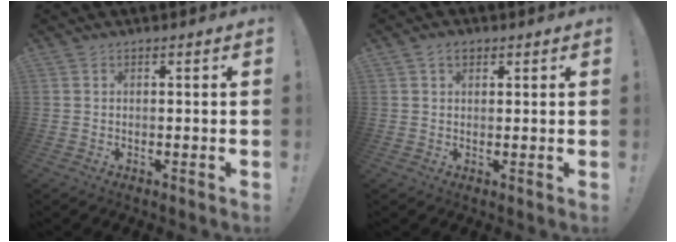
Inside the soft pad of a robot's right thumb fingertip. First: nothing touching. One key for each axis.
{"total": 2.9, "fx": 1.6, "fy": 1.9, "fz": 1.6, "tx": -0.023, "ty": 0.001, "tz": 0.028}